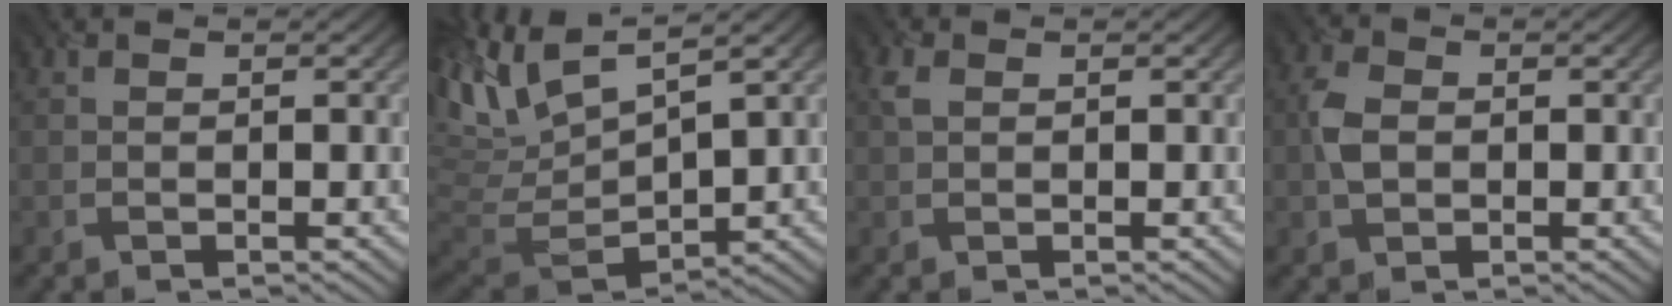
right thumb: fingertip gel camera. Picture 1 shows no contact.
{"total": 12.3, "force": [5.9, 4.6, 9.8], "torque": [-0.244, 0.010, 0.116]}
{"total": 1.3, "force": [0.5, 0.8, 0.9], "torque": [-0.027, 0.004, 0.008]}
{"total": 3.4, "force": [-0.1, 2.4, 2.3], "torque": [-0.059, 0.003, -0.007]}